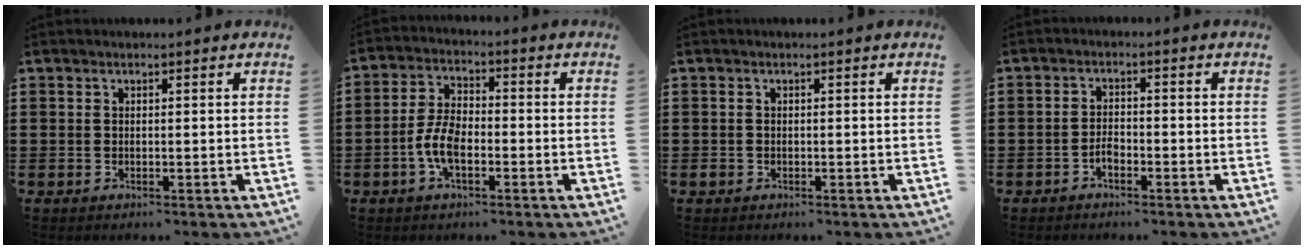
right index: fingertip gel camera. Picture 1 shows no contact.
{"total": 6.1, "force": [-2.0, 3.0, 5.0], "torque": [-0.120, 0.000, -0.044]}
{"total": 0.8, "force": [-0.3, 0.7, 0.1], "torque": [-0.004, 0.004, -0.009]}
{"total": 1.8, "force": [-1.3, 0.9, 0.9], "torque": [-0.021, 0.004, -0.027]}